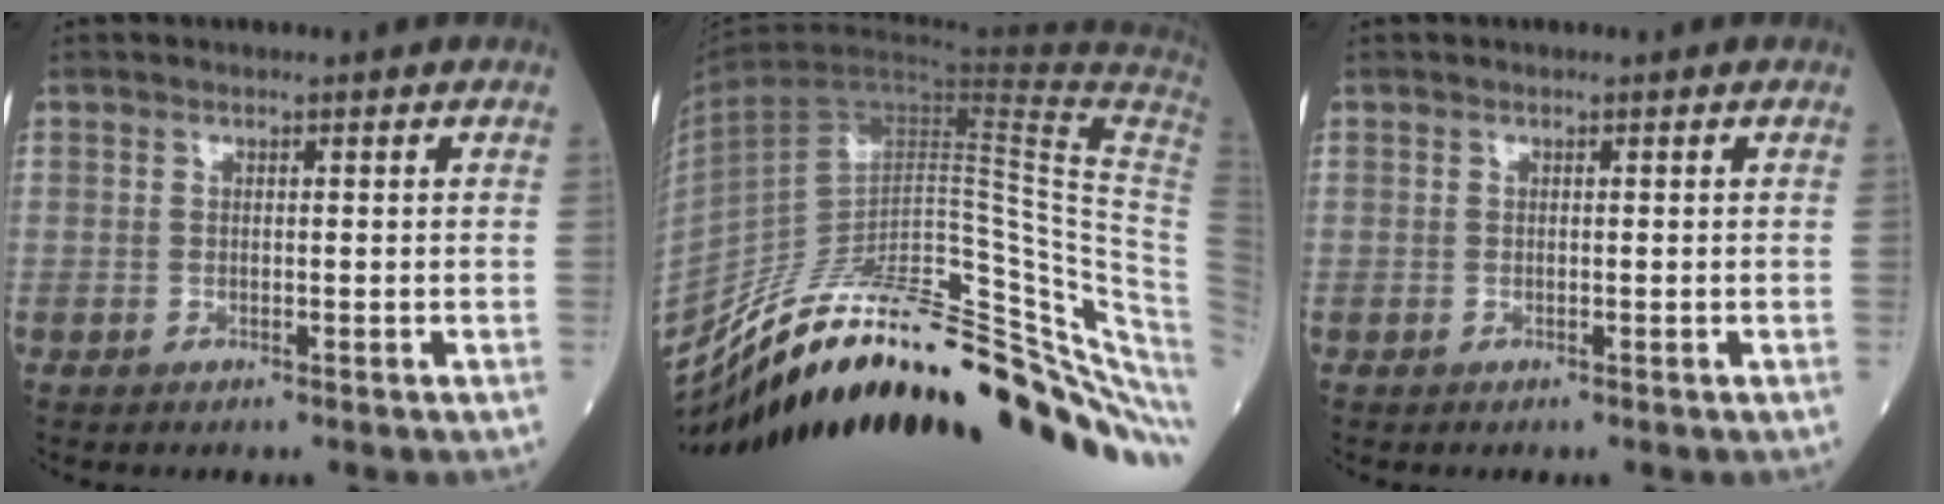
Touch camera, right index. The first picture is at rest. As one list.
[{"total": 34.5, "force": [-25.1, 6.2, 22.9], "torque": [-0.242, 0.000, -0.361]}, {"total": 0.0}]